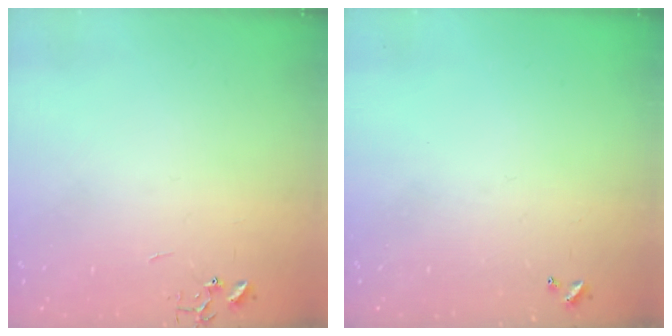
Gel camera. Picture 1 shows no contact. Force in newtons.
{"total": 0.0}